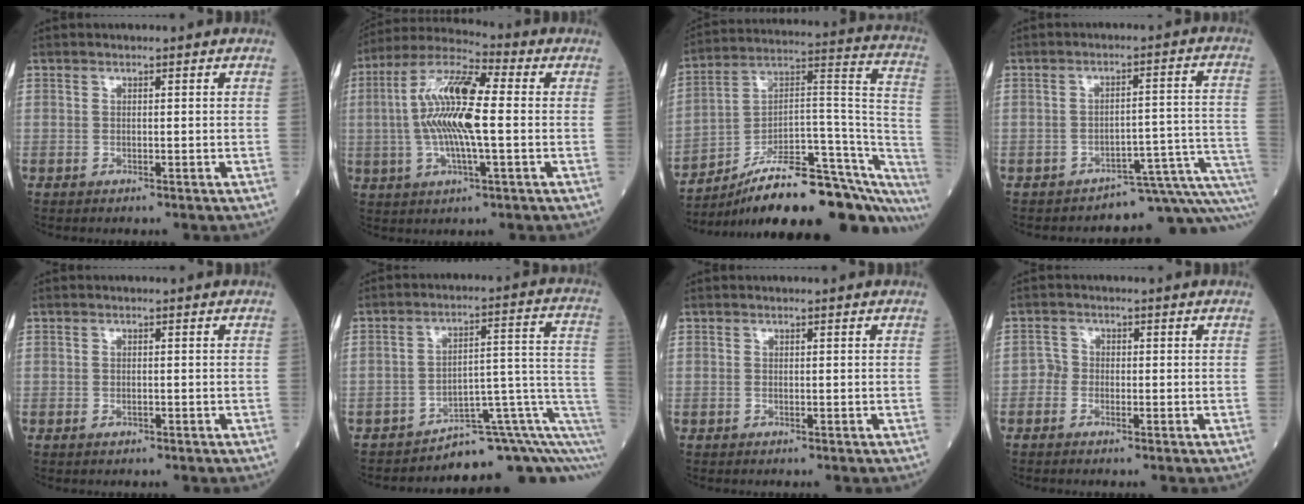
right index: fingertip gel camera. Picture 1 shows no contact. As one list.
[{"total": 13.9, "force": [0.1, 2.5, 13.7], "torque": [-0.279, 0.012, -0.006]}, {"total": 27.3, "force": [-21.3, 5.9, 16.0], "torque": [-0.140, 0.036, -0.311]}, {"total": 9.5, "force": [-8.4, 1.8, 4.2], "torque": [-0.026, 0.068, -0.100]}, {"total": 0.8, "force": [-0.4, 0.4, 0.6], "torque": [-0.015, -0.002, -0.004]}, {"total": 11.1, "force": [-8.0, 3.4, 7.0], "torque": [-0.065, 0.082, -0.098]}, {"total": 0.0}, {"total": 1.5, "force": [-0.8, 1.2, 0.3], "torque": [0.000, 0.005, -0.021]}]